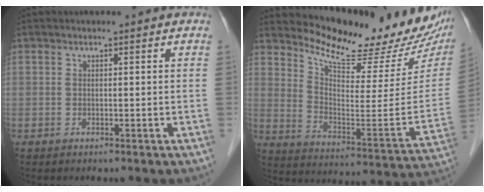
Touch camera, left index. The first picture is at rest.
{"total": 21.2, "force": [18.6, 4.1, 9.2], "torque": [-0.144, -0.068, 0.257]}